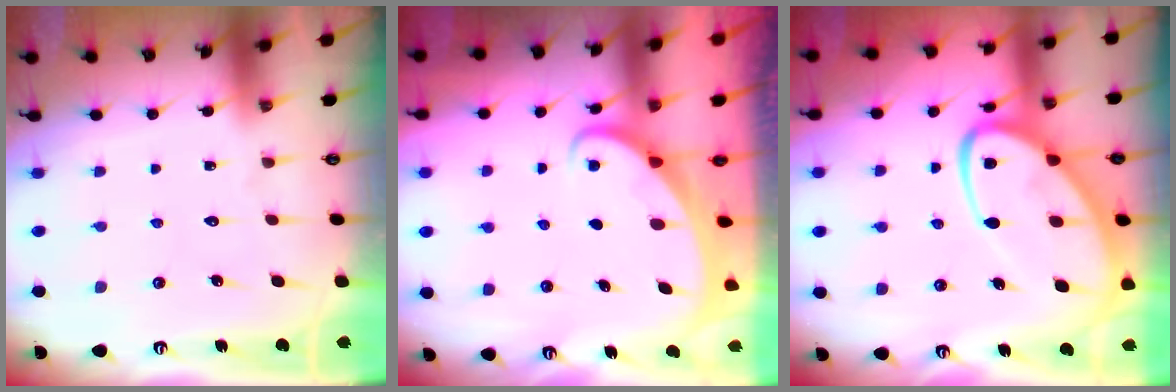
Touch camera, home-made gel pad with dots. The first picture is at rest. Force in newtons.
{"total": 1.7, "press": 1.7, "slide": 0.2}
{"total": 15.6, "press": 15.5, "slide": 1.5}